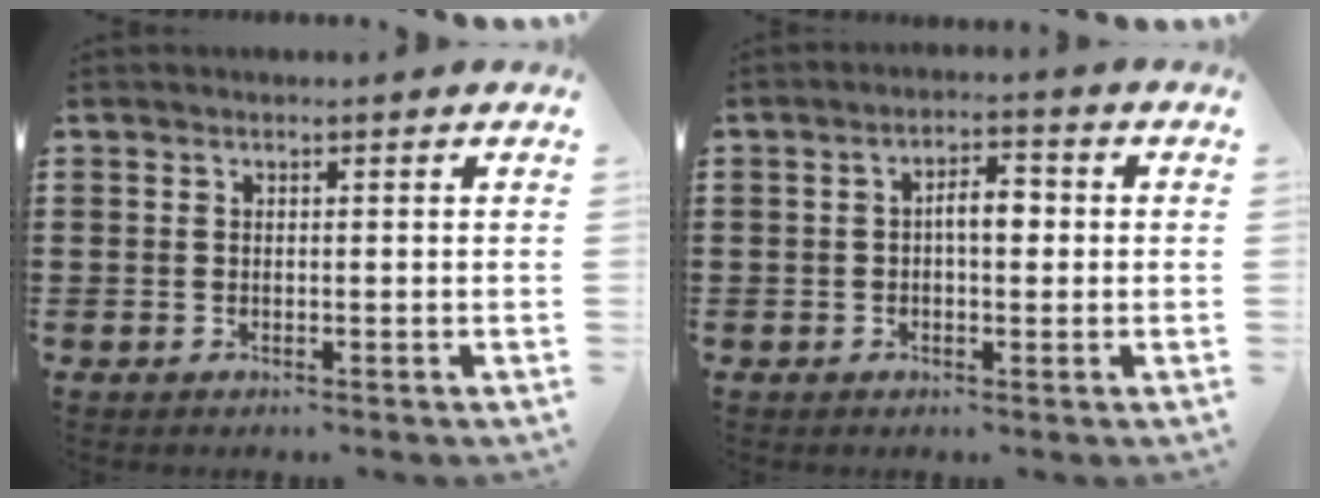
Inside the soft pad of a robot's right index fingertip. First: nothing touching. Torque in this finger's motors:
{"motor_torque": [0.83, -0.25, 0.29, 0.11]}